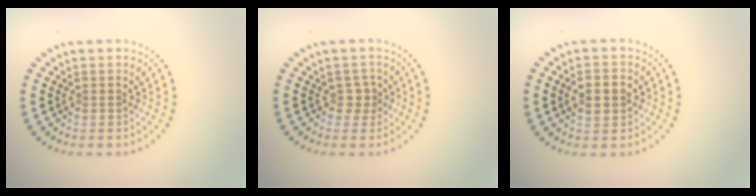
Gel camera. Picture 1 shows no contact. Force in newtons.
{"total": 1.1, "press": 0.9, "slide": 0.7}
{"total": 2.7, "press": 2.7, "slide": 0.1}